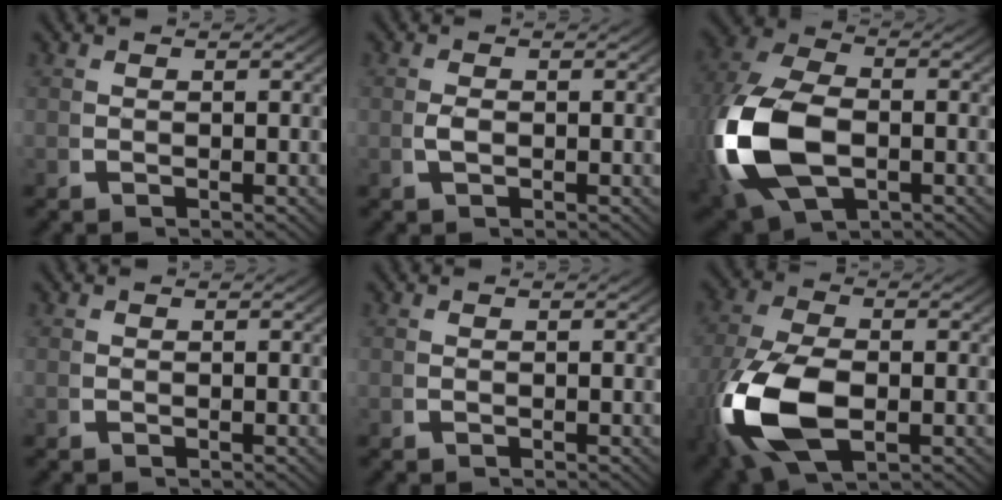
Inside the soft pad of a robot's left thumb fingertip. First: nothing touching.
{"total": 0.9, "force": [-0.1, 0.4, 0.8], "torque": [-0.025, -0.005, 0.002]}
{"total": 14.0, "force": [-2.0, 9.4, 10.1], "torque": [-0.277, -0.046, -0.008]}
{"total": 0.0}
{"total": 0.0}
{"total": 11.9, "force": [-2.2, 7.3, 9.1], "torque": [-0.242, -0.045, -0.013]}